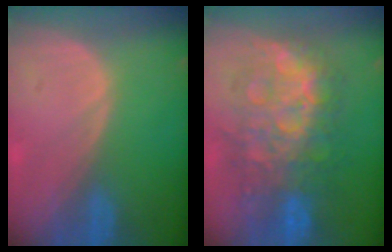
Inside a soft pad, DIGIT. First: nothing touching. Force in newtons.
{"total": 12.4, "press": 12.3, "slide": 1.2}